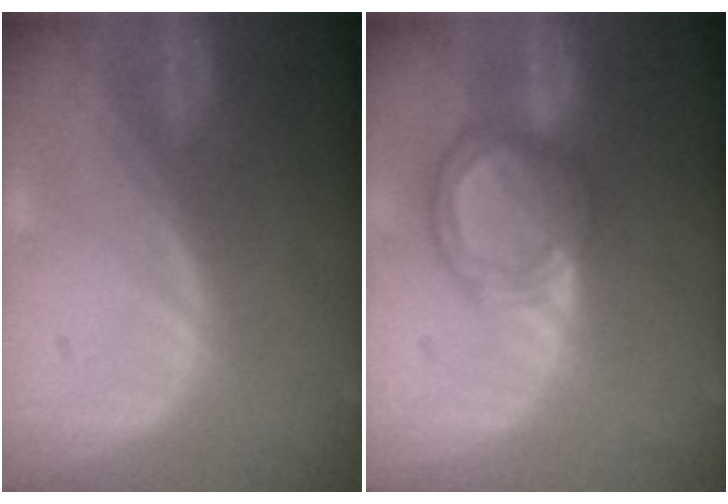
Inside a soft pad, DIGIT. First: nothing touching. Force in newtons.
{"total": 6.2, "press": 5.8, "slide": 2.4}